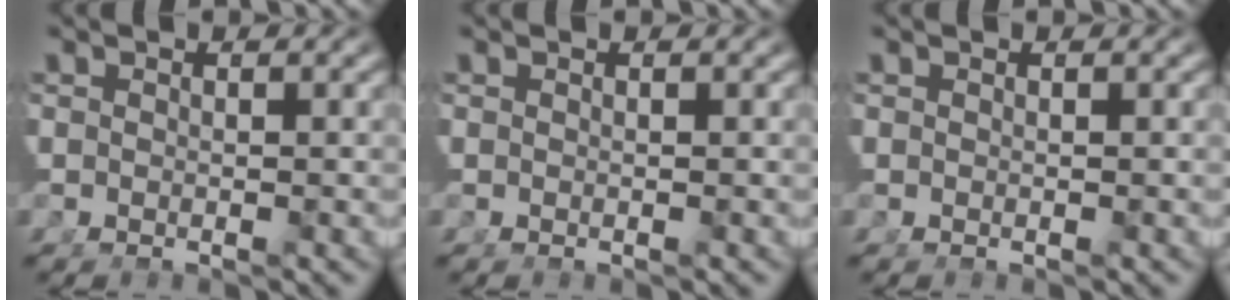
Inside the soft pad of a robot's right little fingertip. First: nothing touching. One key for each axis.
{"total": 0.0}
{"total": 0.0}